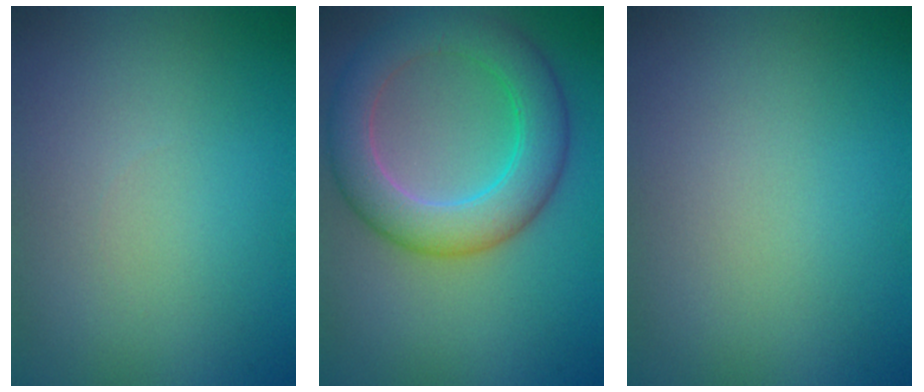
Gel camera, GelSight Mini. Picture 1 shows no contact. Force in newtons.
{"total": 6.9, "press": 6.9, "slide": 0.5}
{"total": 0.0}